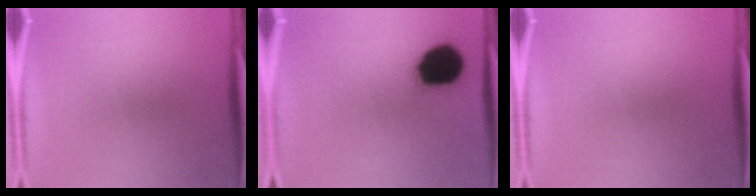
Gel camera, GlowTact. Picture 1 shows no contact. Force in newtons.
{"total": 18.2}
{"total": 0.0}